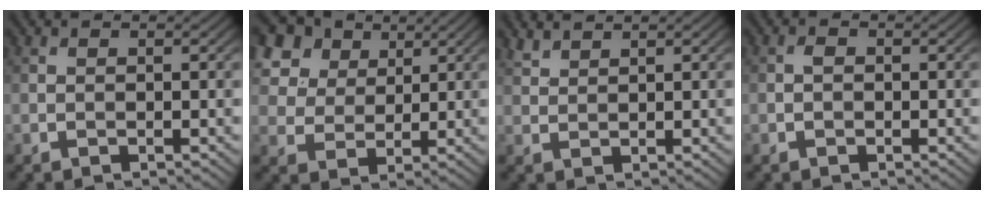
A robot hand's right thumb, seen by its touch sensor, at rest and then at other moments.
{"total": 11.6, "force": [6.6, 7.9, 5.3], "torque": [-0.180, 0.017, 0.138]}
{"total": 1.8, "force": [1.7, 0.4, 0.6], "torque": [-0.017, 0.003, 0.040]}
{"total": 1.0, "force": [-0.3, 0.7, 0.6], "torque": [-0.013, 0.001, -0.007]}